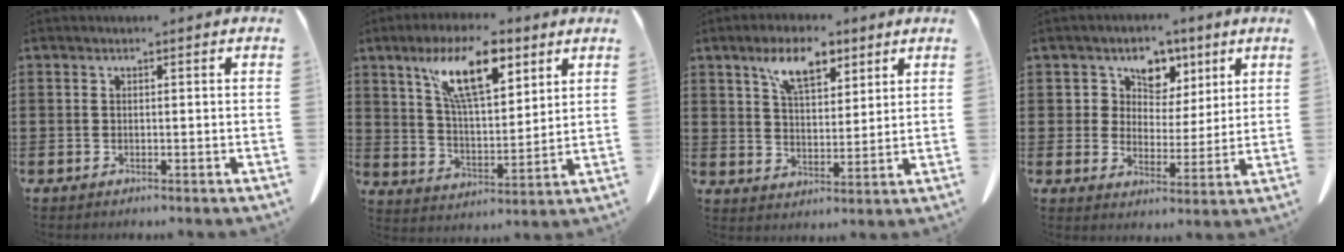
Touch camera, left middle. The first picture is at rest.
{"total": 12.8, "force": [7.6, 4.5, 9.3], "torque": [-0.178, -0.013, 0.134]}
{"total": 7.0, "force": [4.6, 3.2, 4.2], "torque": [-0.080, -0.003, 0.082]}
{"total": 5.4, "force": [3.3, 4.2, 0.6], "torque": [-0.038, -0.006, 0.057]}